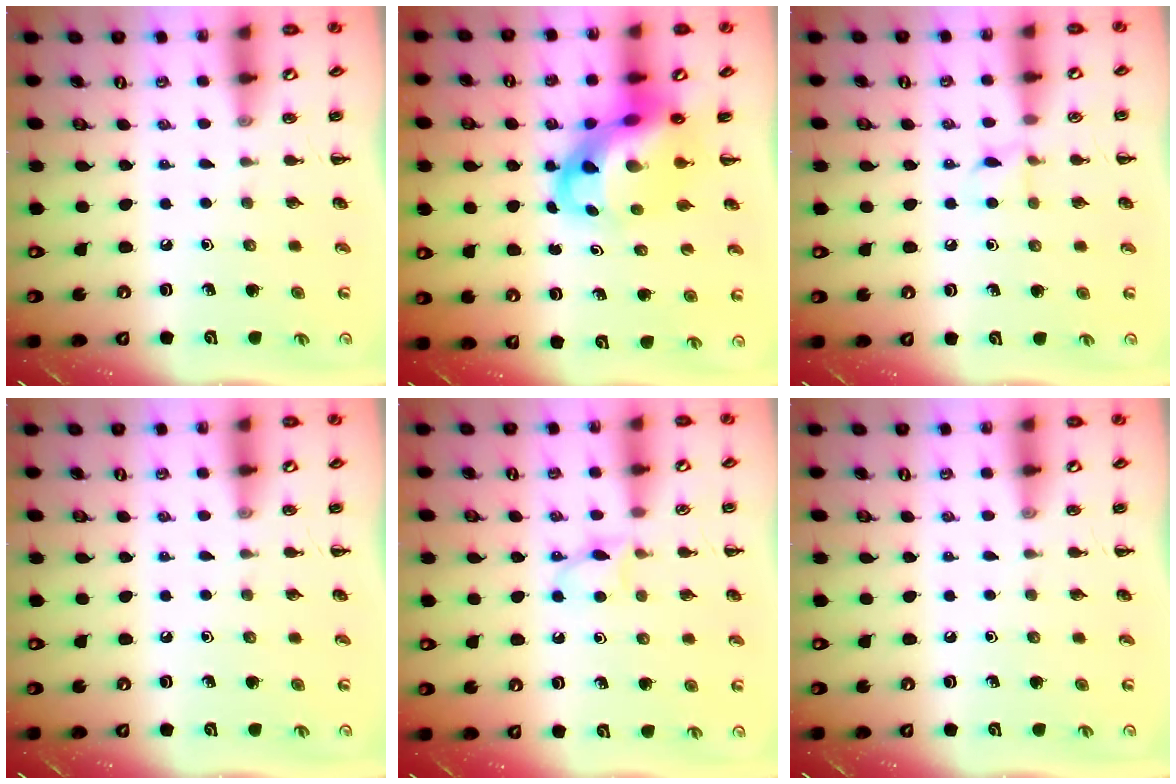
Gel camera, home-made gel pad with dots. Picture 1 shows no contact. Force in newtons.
{"total": 8.6, "press": 8.2, "slide": 2.4}
{"total": 6.1, "press": 6.0, "slide": 1.4}
{"total": 0.0}
{"total": 3.6, "press": 3.4, "slide": 1.3}
{"total": 0.0}